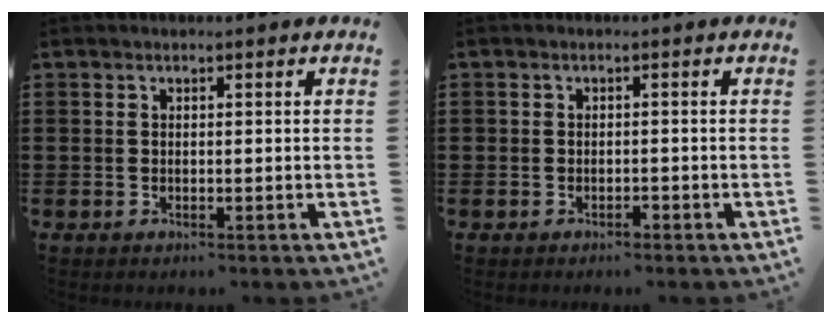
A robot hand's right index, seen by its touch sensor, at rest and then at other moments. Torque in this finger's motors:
{"motor_torque": [0.04, 0.11, 0.00, 0.04]}